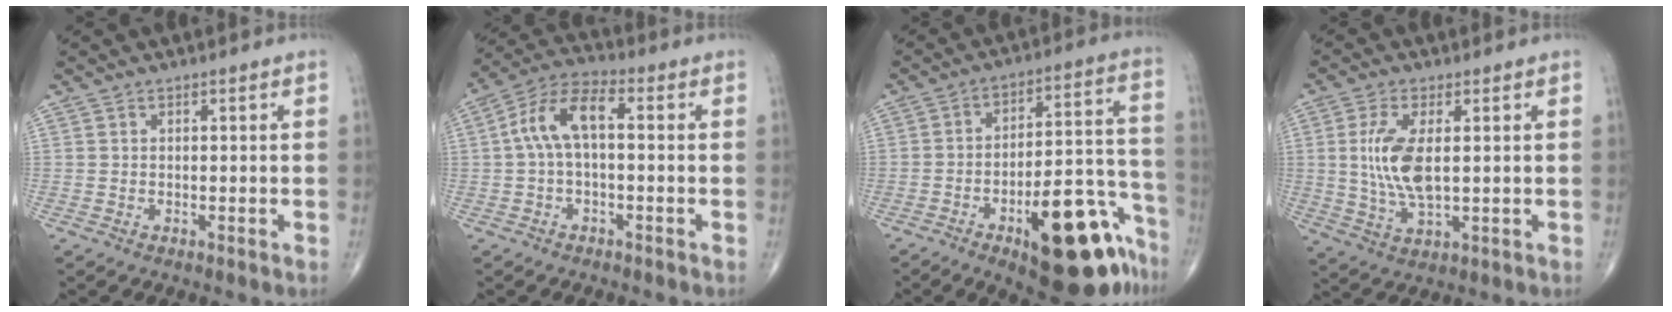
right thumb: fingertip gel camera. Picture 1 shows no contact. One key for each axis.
{"total": 9.0, "fx": 0.4, "fy": 4.2, "fz": 7.9, "tx": -0.160, "ty": 0.037, "tz": -0.001}
{"total": 22.8, "fx": -12.3, "fy": 8.3, "fz": 17.3, "tx": -0.162, "ty": 0.090, "tz": -0.166}
{"total": 9.4, "fx": 1.0, "fy": 3.9, "fz": 8.5, "tx": -0.182, "ty": -0.011, "tz": 0.024}